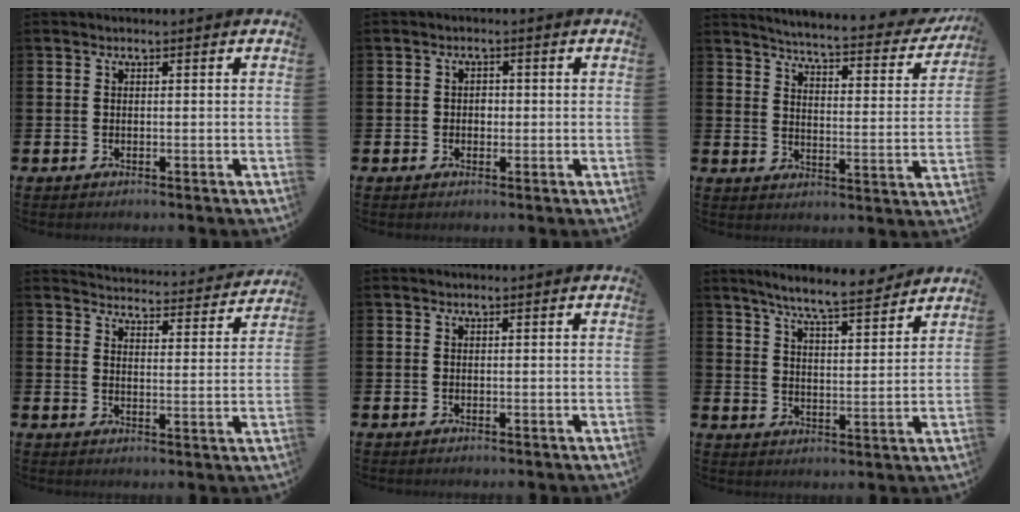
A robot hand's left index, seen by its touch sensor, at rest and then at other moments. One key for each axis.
{"total": 1.4, "fx": -0.2, "fy": 1.2, "fz": 0.7, "tx": -0.006, "ty": 0.004, "tz": -0.007}
{"total": 4.7, "fx": 4.4, "fy": 0.3, "fz": 1.5, "tx": -0.048, "ty": -0.042, "tz": 0.067}
{"total": 4.3, "fx": 4.2, "fy": 0.4, "fz": 0.3, "tx": -0.011, "ty": -0.042, "tz": 0.069}
{"total": 0.0}
{"total": 7.8, "fx": 7.1, "fy": 0.4, "fz": 3.1, "tx": -0.078, "ty": -0.040, "tz": 0.124}